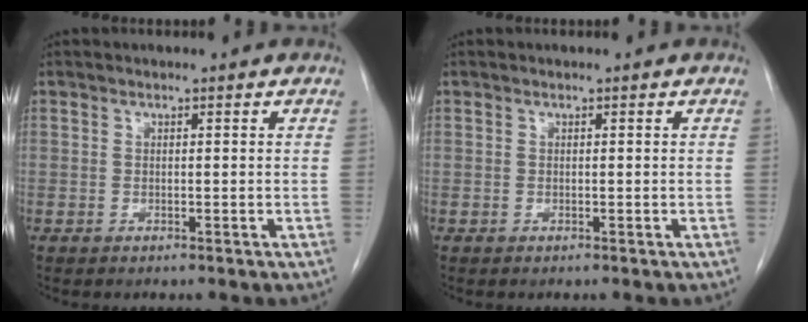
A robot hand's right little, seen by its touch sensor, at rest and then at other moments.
{"total": 0.0}